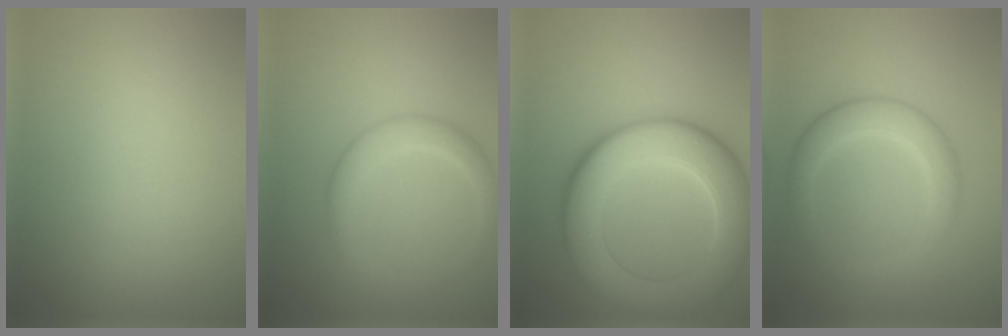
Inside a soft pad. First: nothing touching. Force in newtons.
{"total": 3.1, "press": 3.1, "slide": 0.2}
{"total": 10.0, "press": 10.0, "slide": 0.6}
{"total": 3.6, "press": 3.6, "slide": 0.1}